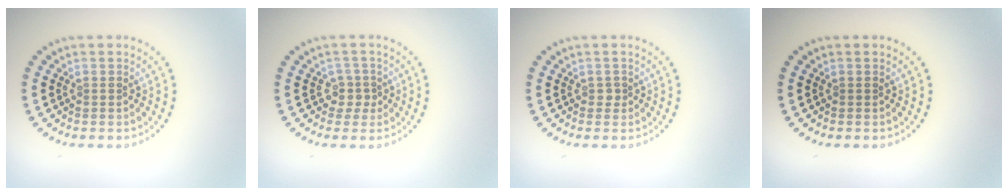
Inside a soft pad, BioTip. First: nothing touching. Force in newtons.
{"total": 1.7, "press": 1.1, "slide": 1.3}
{"total": 0.5, "press": 0.4, "slide": 0.3}
{"total": 0.0}